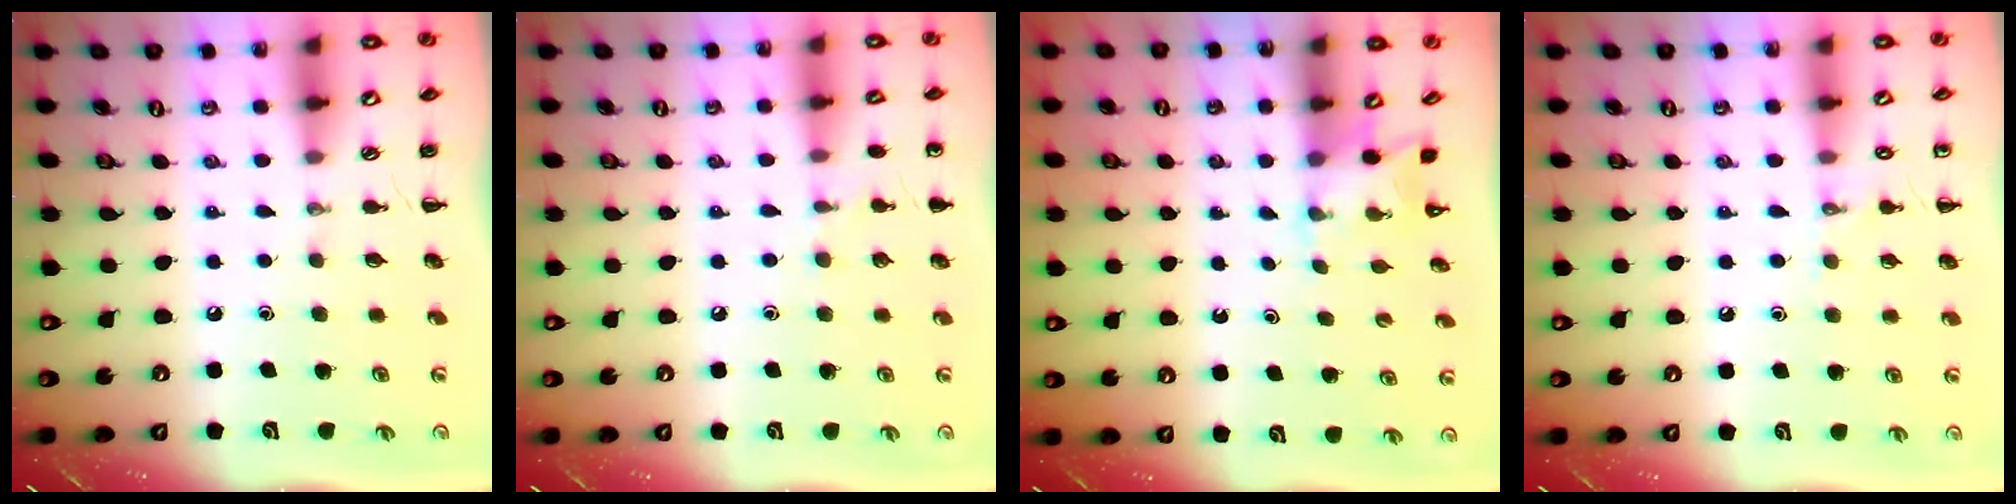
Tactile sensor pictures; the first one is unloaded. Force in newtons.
{"total": 5.2, "press": 5.0, "slide": 1.6}
{"total": 2.2, "press": 2.1, "slide": 0.7}
{"total": 6.5, "press": 6.2, "slide": 1.9}